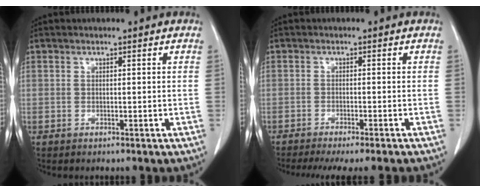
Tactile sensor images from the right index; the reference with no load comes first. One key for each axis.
{"total": 10.6, "fx": -9.3, "fy": 0.5, "fz": 5.1, "tx": -0.052, "ty": -0.020, "tz": -0.122}